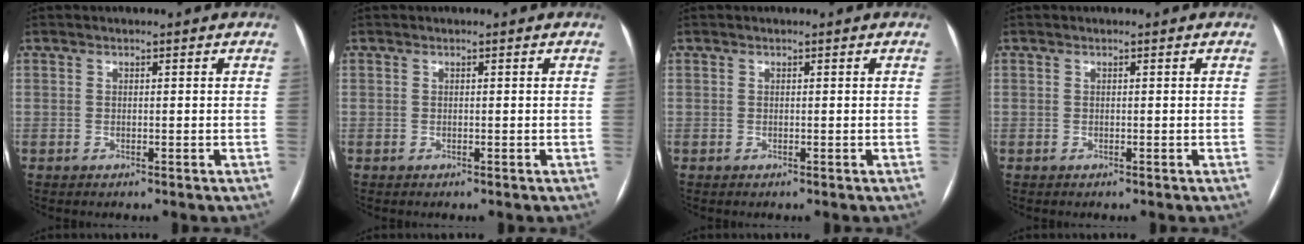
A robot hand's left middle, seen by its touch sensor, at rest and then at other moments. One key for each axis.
{"total": 0.0}
{"total": 0.0}
{"total": 0.0}